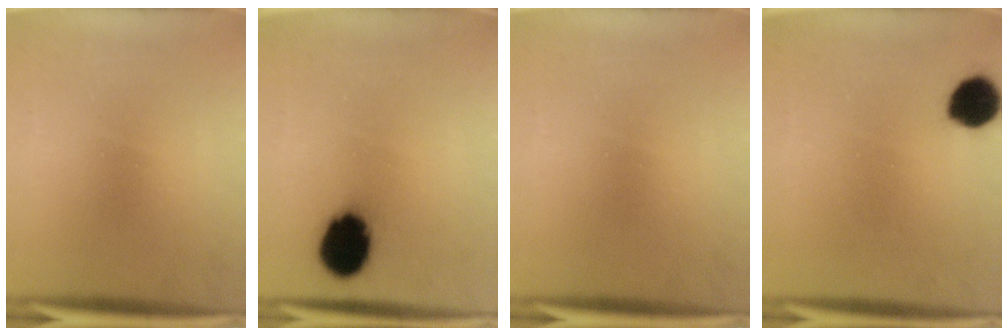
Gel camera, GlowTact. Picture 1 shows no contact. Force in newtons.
{"total": 11.7}
{"total": 0.0}
{"total": 7.3}